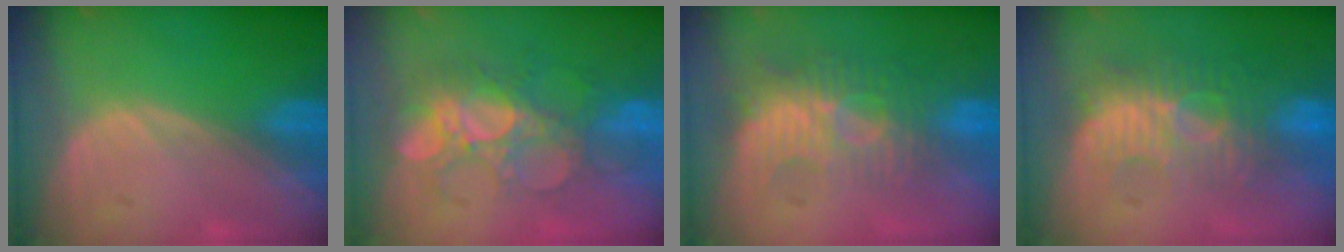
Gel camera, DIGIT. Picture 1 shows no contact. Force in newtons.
{"total": 8.5, "press": 8.3, "slide": 1.8}
{"total": 9.6, "press": 8.5, "slide": 4.4}
{"total": 9.1, "press": 8.7, "slide": 2.7}